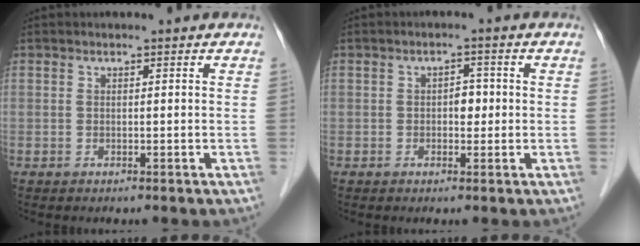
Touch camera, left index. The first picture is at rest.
{"total": 2.2, "force": [-0.5, 1.4, 1.7], "torque": [-0.020, 0.000, -0.009]}